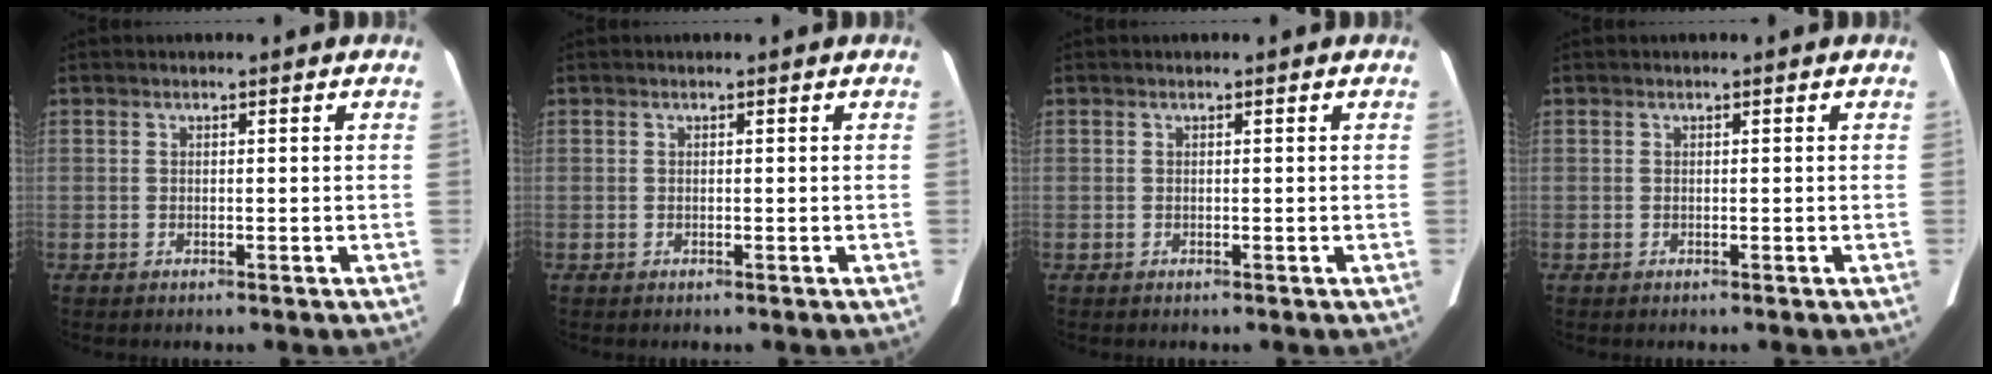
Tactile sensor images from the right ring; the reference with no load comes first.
{"total": 0.0}
{"total": 0.0}
{"total": 0.0}